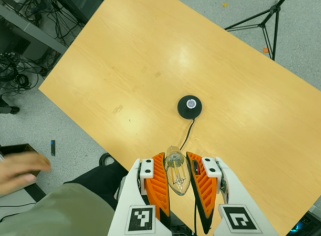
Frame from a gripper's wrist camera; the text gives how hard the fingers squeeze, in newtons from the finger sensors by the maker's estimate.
{"total": 21.1, "left": 23.2, "right": 19.1}